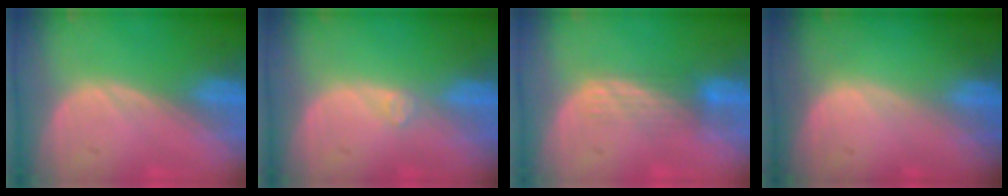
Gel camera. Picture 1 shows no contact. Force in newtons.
{"total": 1.1, "press": 1.0, "slide": 0.2}
{"total": 3.4, "press": 3.0, "slide": 1.7}
{"total": 0.0}